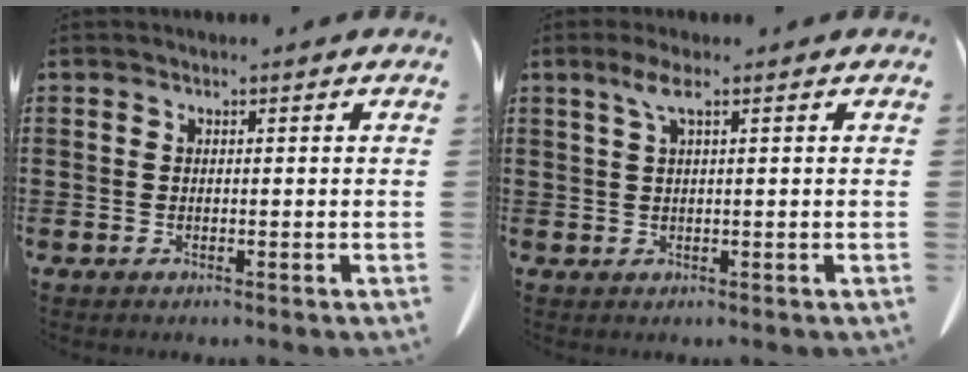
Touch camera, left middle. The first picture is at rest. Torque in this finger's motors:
{"motor_torque": [1.47, -0.10, 0.06, 0.08]}